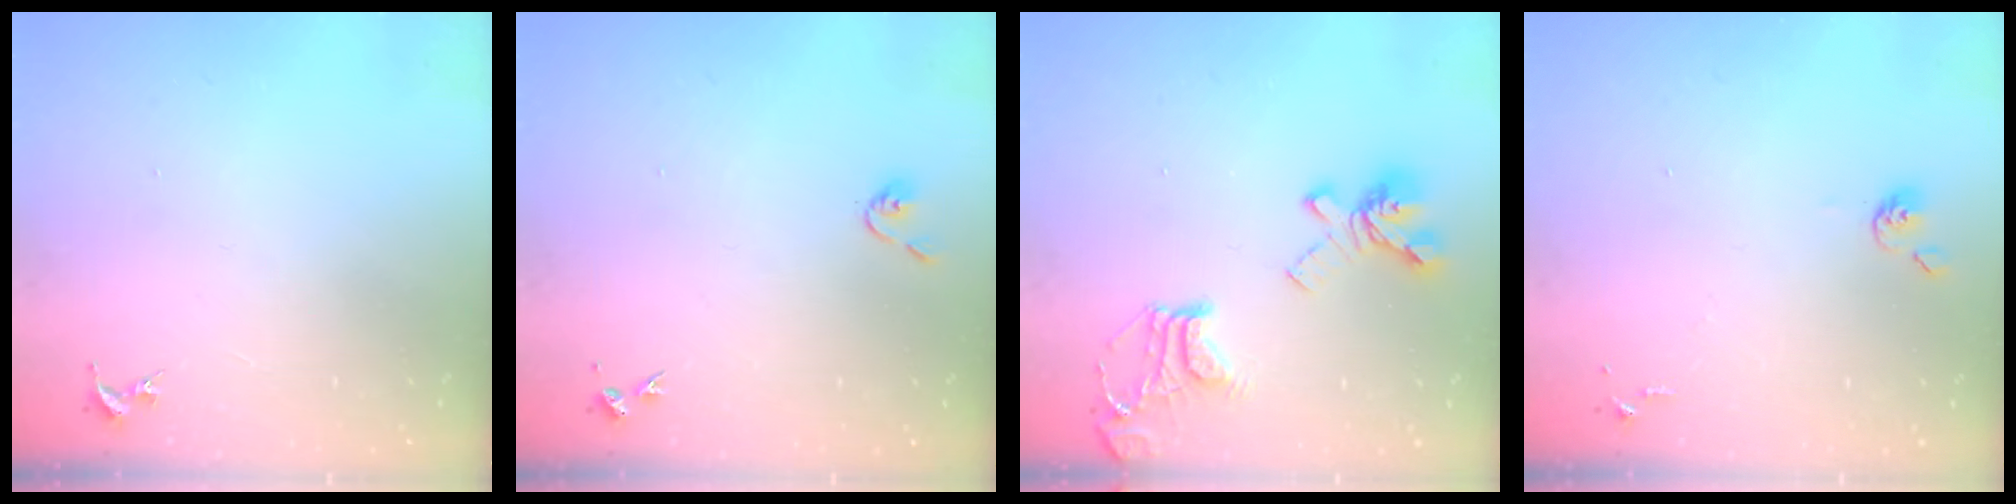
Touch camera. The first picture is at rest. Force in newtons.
{"total": 4.7, "press": 4.7, "slide": 0.4}
{"total": 20.9, "press": 20.8, "slide": 2.1}
{"total": 5.0, "press": 5.0, "slide": 0.8}